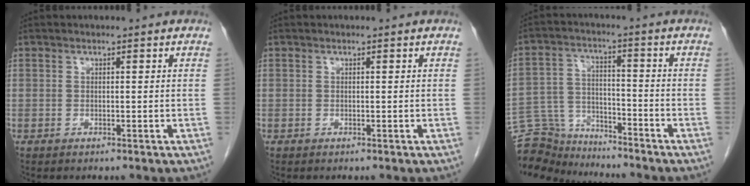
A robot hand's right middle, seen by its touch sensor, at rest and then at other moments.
{"total": 0.0}
{"total": 11.0, "force": [-10.7, 2.4, 0.4], "torque": [-0.014, 0.026, -0.192]}